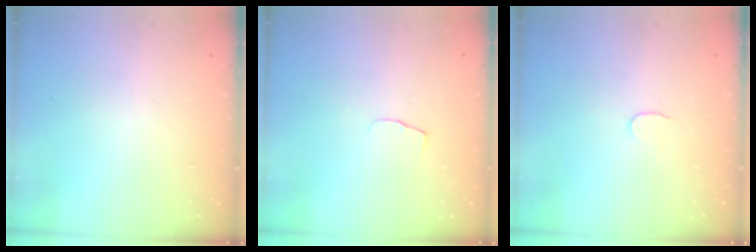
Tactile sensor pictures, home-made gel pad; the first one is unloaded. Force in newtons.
{"total": 4.2, "press": 4.1, "slide": 0.4}
{"total": 3.6, "press": 3.6, "slide": 0.4}